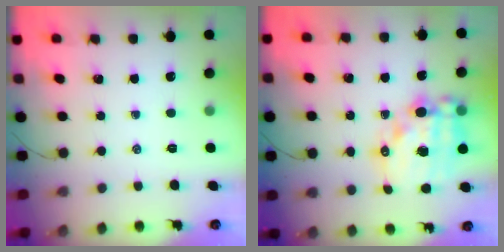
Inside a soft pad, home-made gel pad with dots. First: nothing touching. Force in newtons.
{"total": 16.7, "press": 16.3, "slide": 3.6}